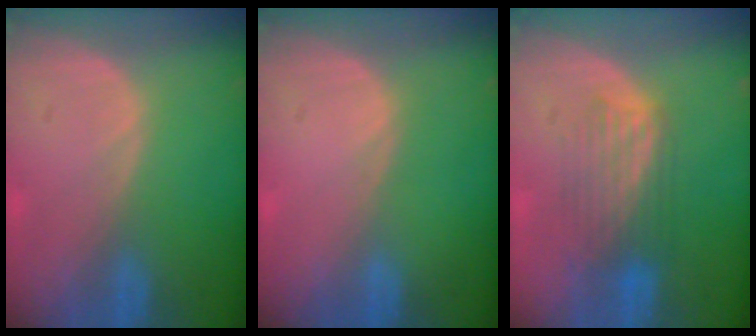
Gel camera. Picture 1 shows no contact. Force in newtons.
{"total": 0.0}
{"total": 5.4, "press": 5.4, "slide": 0.4}